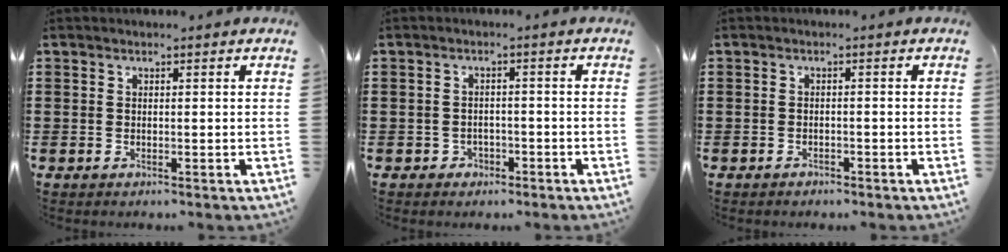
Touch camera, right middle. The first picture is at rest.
{"total": 1.6, "force": [-1.3, 1.0, 0.1], "torque": [-0.009, 0.001, -0.031]}
{"total": 1.0, "force": [-0.9, 0.3, 0.1], "torque": [-0.005, 0.002, -0.021]}